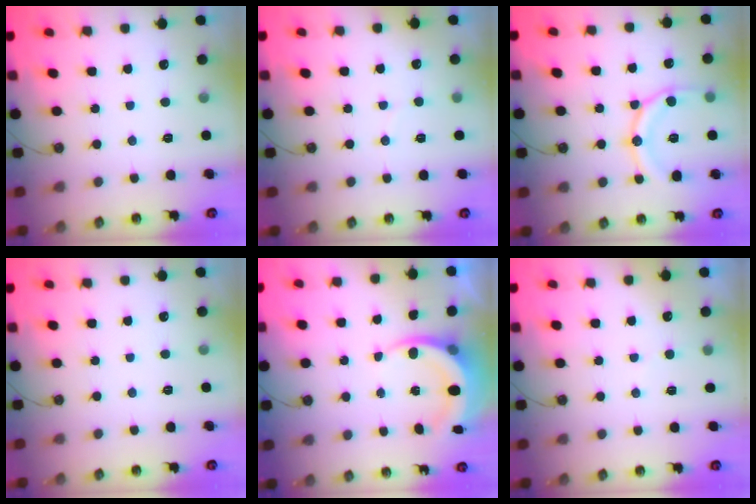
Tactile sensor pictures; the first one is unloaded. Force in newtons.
{"total": 1.8, "press": 1.5, "slide": 1.1}
{"total": 14.6, "press": 14.5, "slide": 1.6}
{"total": 0.0}
{"total": 7.0, "press": 6.9, "slide": 1.4}
{"total": 2.8, "press": 2.7, "slide": 0.3}